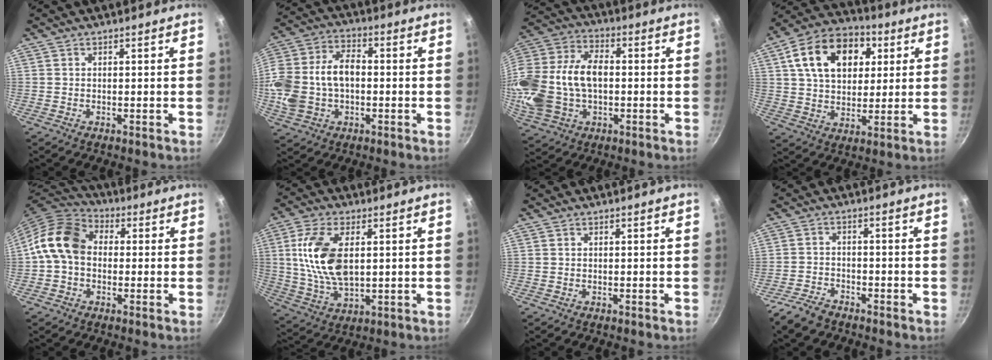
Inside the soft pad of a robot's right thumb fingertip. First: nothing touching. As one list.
[{"total": 17.2, "force": [-0.9, 11.7, 12.6], "torque": [-0.258, 0.043, -0.018]}, {"total": 22.1, "force": [-0.6, 15.0, 16.2], "torque": [-0.348, 0.037, -0.008]}, {"total": 18.1, "force": [5.7, 12.4, 11.9], "torque": [-0.171, 0.009, 0.085]}, {"total": 11.6, "force": [0.2, 8.9, 7.3], "torque": [-0.104, 0.027, -0.020]}, {"total": 13.8, "force": [2.4, 7.3, 11.5], "torque": [-0.219, -0.007, 0.049]}, {"total": 0.0}, {"total": 5.3, "force": [-4.2, 2.5, 2.1], "torque": [-0.044, 0.032, -0.082]}]